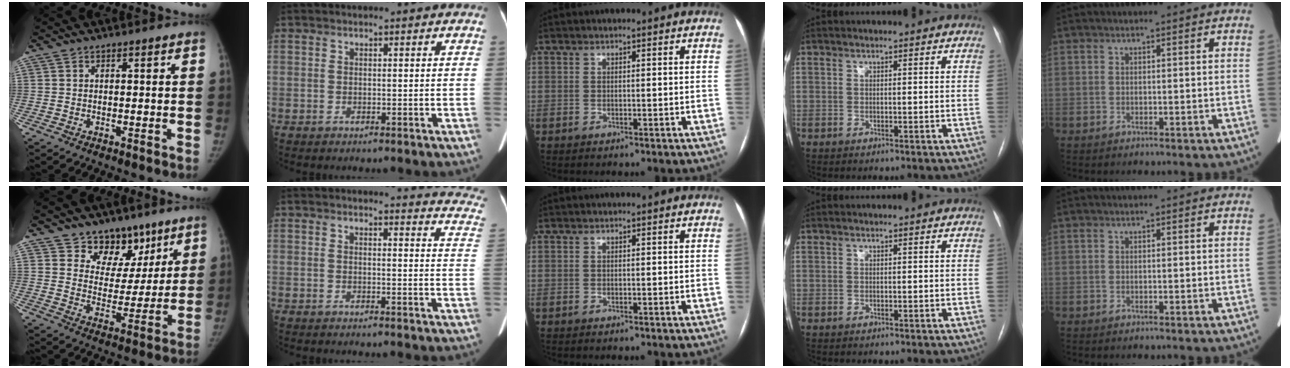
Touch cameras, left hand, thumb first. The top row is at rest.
{"thumb": {"total": 11.3, "force": [7.4, 7.8, 3.3], "torque": [0.004, -0.039, 0.122]}, "index": {"total": 10.5, "force": [10.4, 1.2, 1.0], "torque": [0.027, -0.094, 0.067]}}